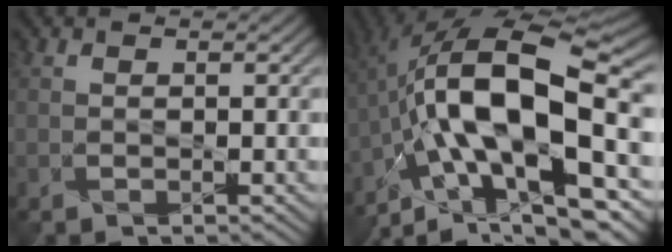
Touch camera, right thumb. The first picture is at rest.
{"total": 18.9, "force": [-4.8, 8.5, 16.3], "torque": [-0.273, 0.016, -0.095]}